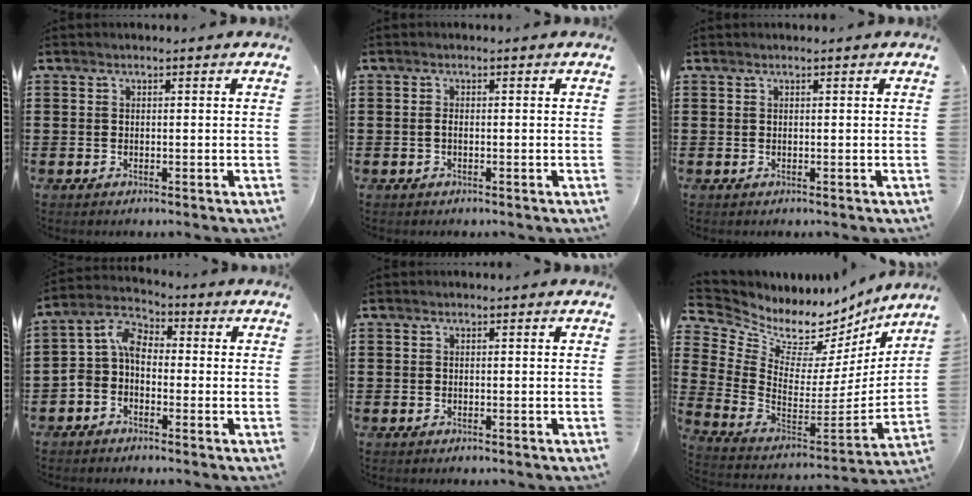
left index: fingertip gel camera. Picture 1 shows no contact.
{"total": 0.8, "force": [-0.3, 0.3, 0.7], "torque": [-0.017, -0.003, -0.003]}
{"total": 0.0}
{"total": 5.5, "force": [-1.4, 3.8, 3.7], "torque": [-0.103, -0.002, -0.040]}
{"total": 0.0}
{"total": 6.0, "force": [4.9, 3.2, 1.2], "torque": [-0.054, -0.053, 0.083]}